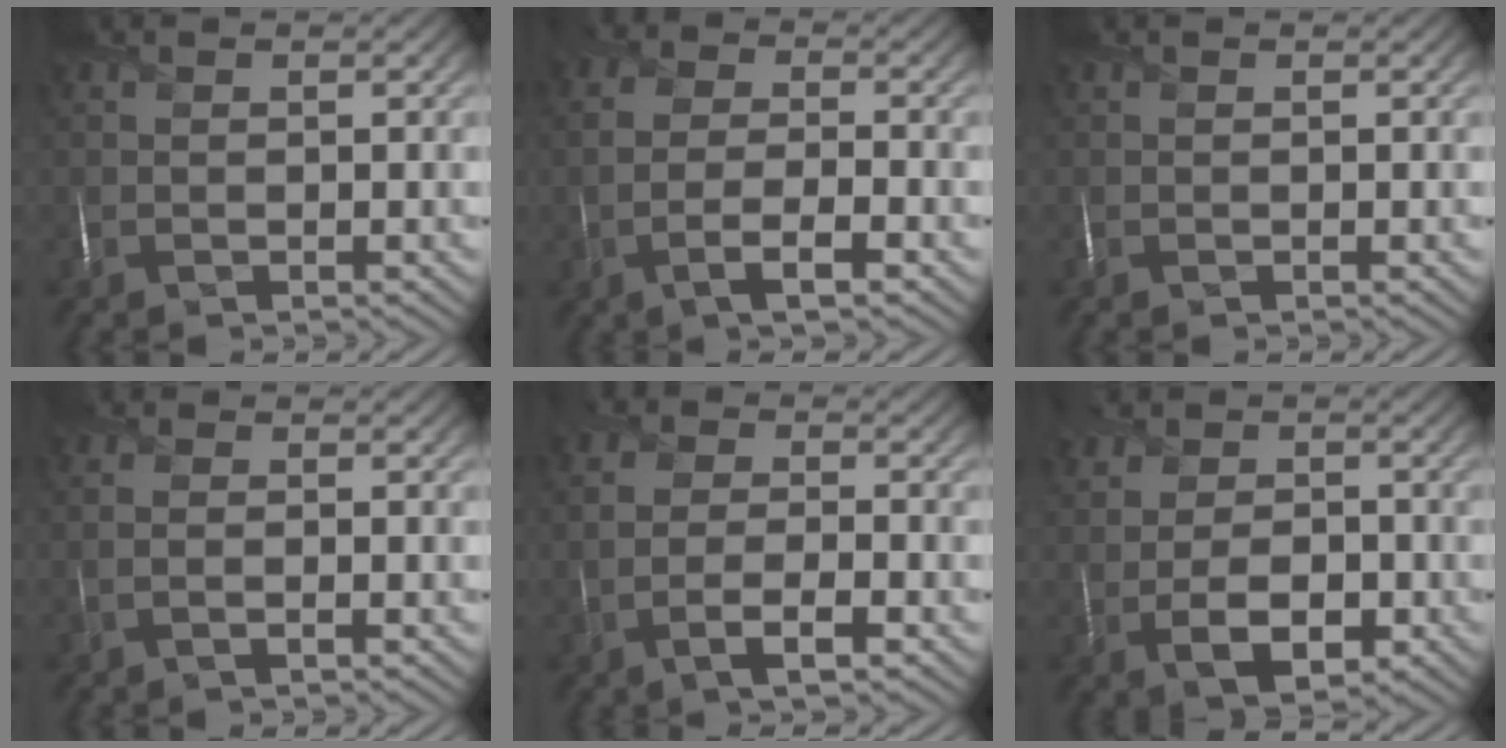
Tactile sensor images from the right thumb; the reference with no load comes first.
{"total": 5.3, "force": [-2.0, 2.1, 4.4], "torque": [-0.093, 0.000, -0.045]}
{"total": 0.0}
{"total": 1.8, "force": [-0.6, 0.5, 1.6], "torque": [-0.037, 0.000, -0.017]}
{"total": 4.8, "force": [-1.8, 2.0, 4.0], "torque": [-0.082, -0.002, -0.037]}
{"total": 7.3, "force": [-1.3, 5.0, 5.1], "torque": [-0.071, 0.001, -0.031]}